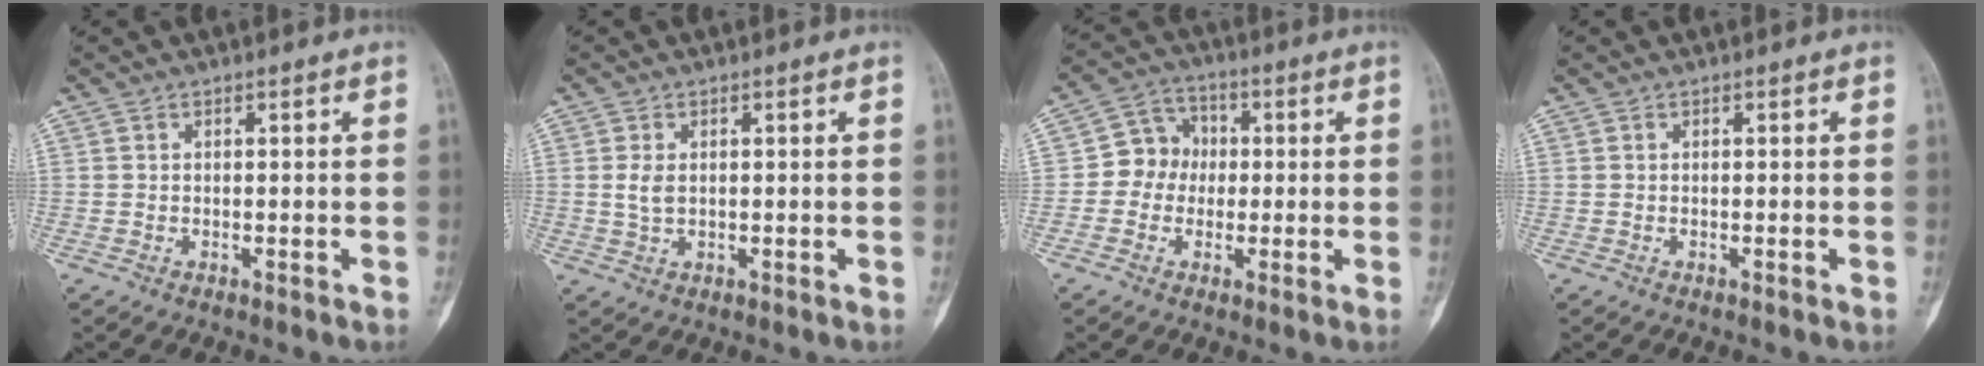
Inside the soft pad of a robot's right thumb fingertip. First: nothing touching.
{"total": 2.5, "force": [0.3, 1.5, 2.0], "torque": [-0.043, 0.000, 0.008]}
{"total": 6.9, "force": [-0.4, 6.3, 2.8], "torque": [-0.012, 0.019, -0.022]}
{"total": 0.0}